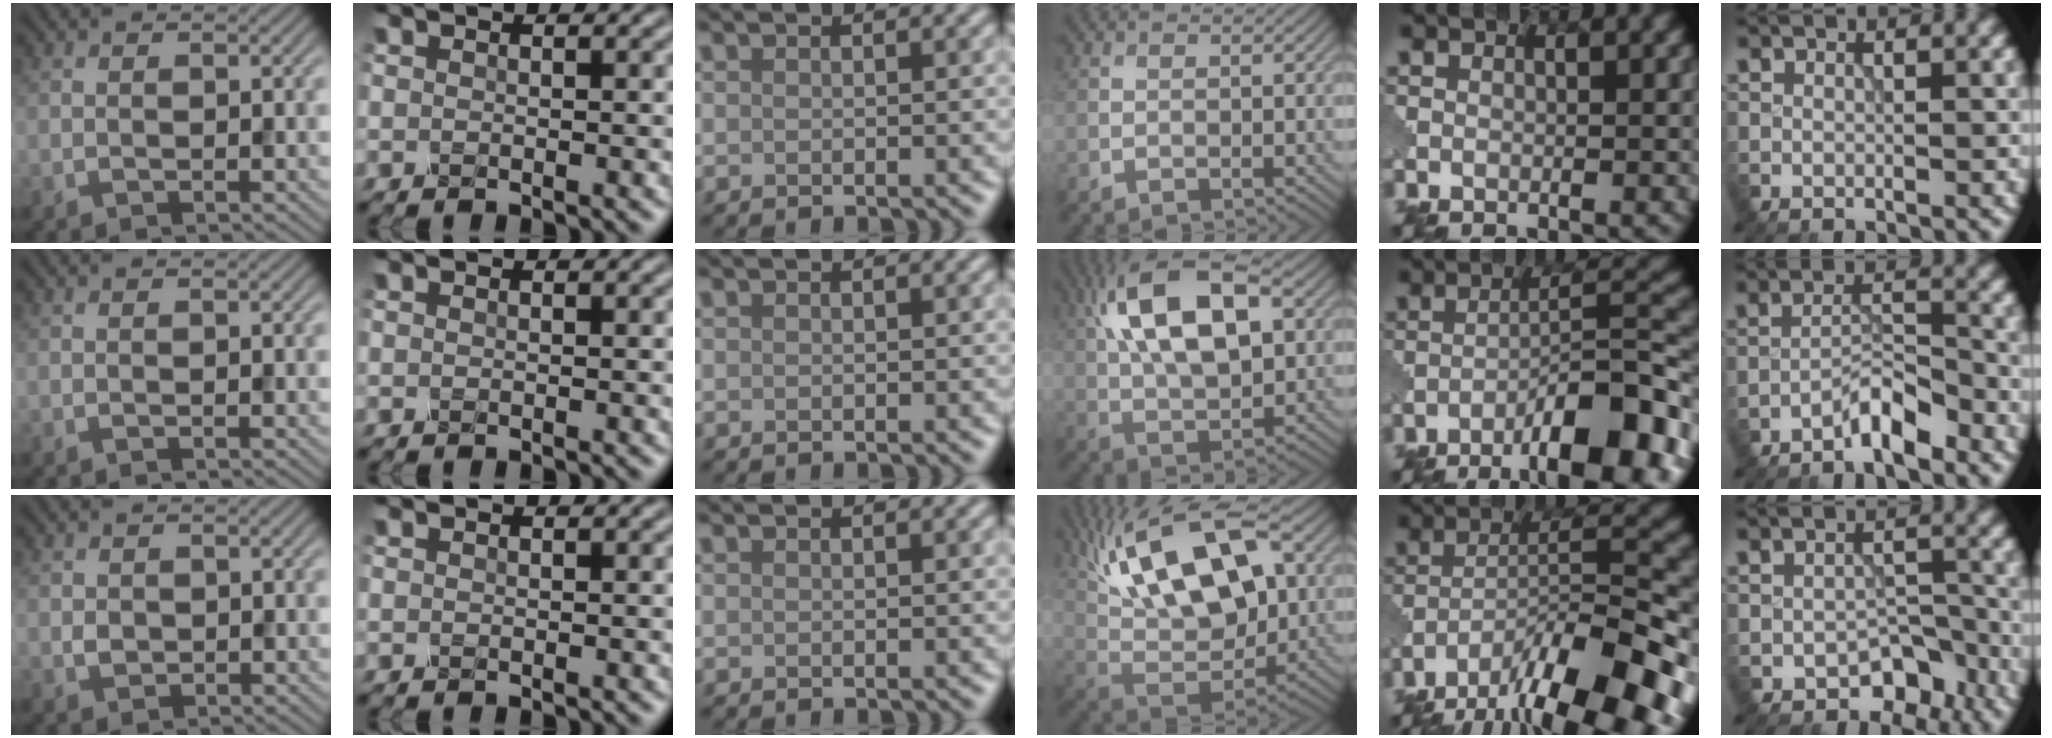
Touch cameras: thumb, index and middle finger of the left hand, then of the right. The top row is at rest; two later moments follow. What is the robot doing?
{"motion": "disassemble", "object": "glue stick"}